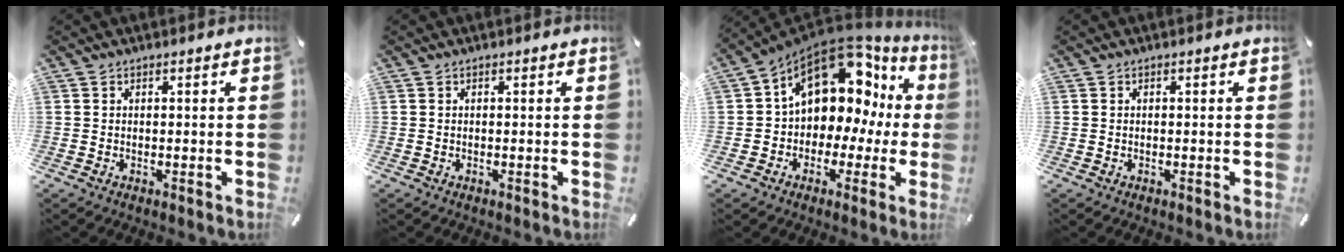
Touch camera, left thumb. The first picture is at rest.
{"total": 0.0}
{"total": 14.2, "force": [6.4, 9.7, 8.1], "torque": [-0.118, -0.057, 0.110]}
{"total": 0.0}